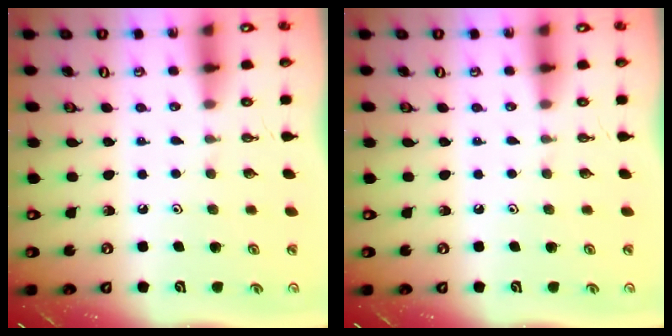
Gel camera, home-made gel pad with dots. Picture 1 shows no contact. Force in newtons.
{"total": 0.0}